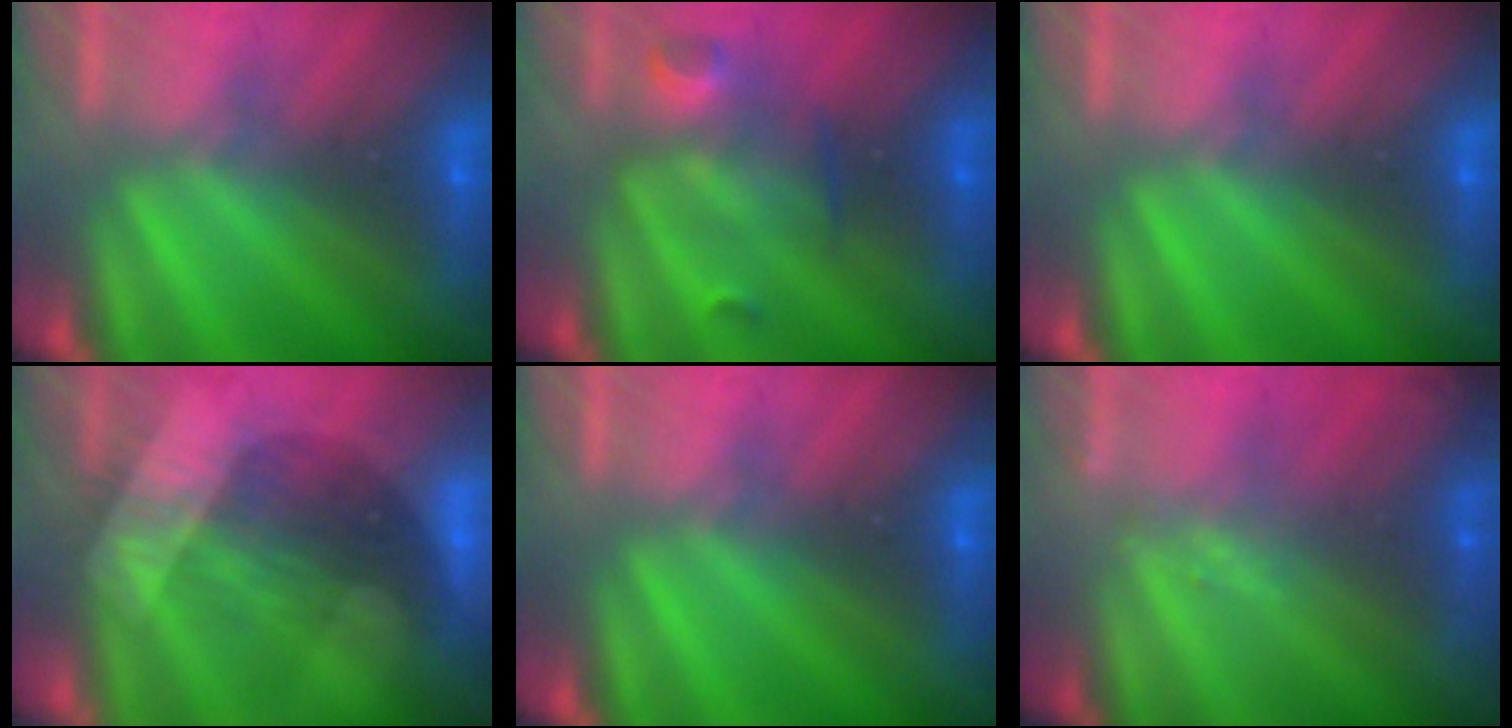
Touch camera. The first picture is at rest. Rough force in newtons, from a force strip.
{"total": 2.8}
{"total": 0.0}
{"total": 3.2}
{"total": 0.0}
{"total": 1.7}